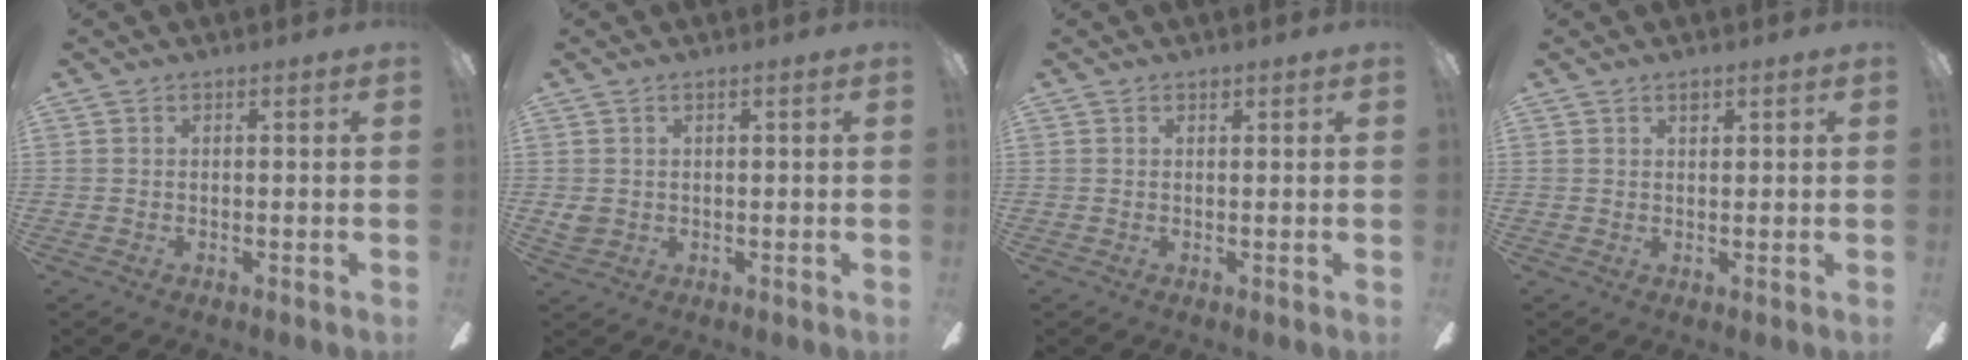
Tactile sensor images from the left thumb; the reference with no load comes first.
{"total": 2.0, "force": [0.6, 1.6, 1.0], "torque": [-0.021, 0.004, 0.010]}
{"total": 0.5, "force": [0.4, 0.3, 0.1], "torque": [-0.003, 0.001, 0.008]}
{"total": 1.3, "force": [1.1, 0.5, 0.6], "torque": [-0.005, -0.002, 0.017]}